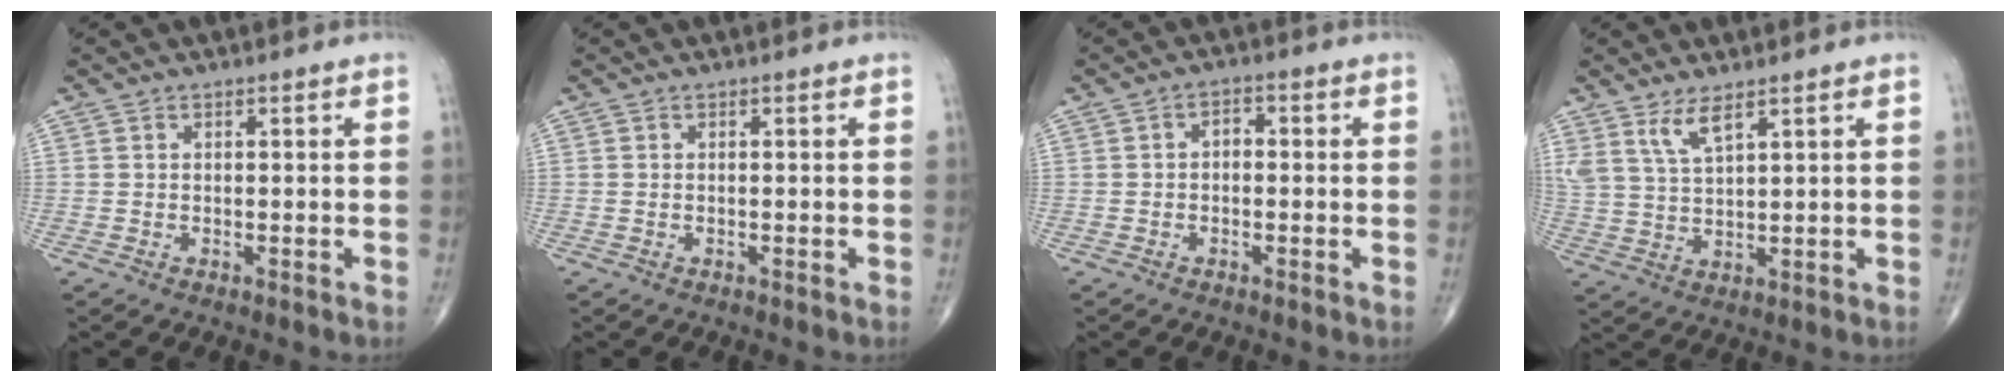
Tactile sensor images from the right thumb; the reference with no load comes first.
{"total": 0.0}
{"total": 2.6, "force": [-0.1, 1.7, 1.9], "torque": [-0.020, 0.012, -0.010]}
{"total": 5.3, "force": [3.5, 1.3, 3.7], "torque": [-0.079, -0.022, 0.077]}